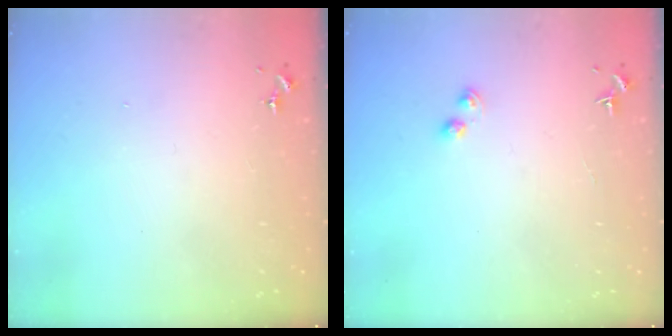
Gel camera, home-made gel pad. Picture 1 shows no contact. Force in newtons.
{"total": 2.8, "press": 2.7, "slide": 0.4}